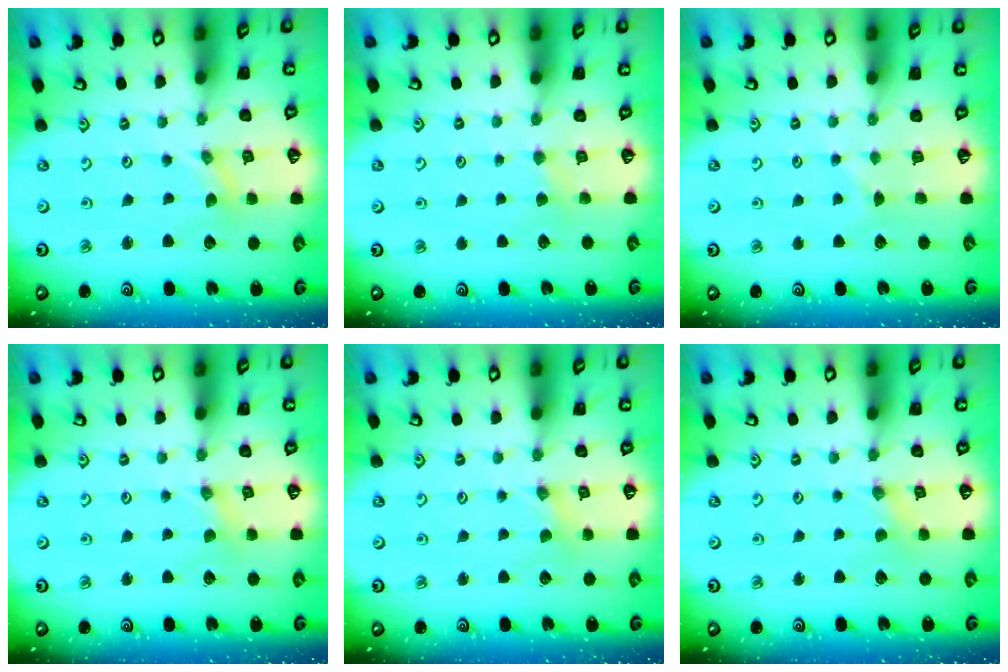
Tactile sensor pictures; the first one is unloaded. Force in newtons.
{"total": 2.2, "press": 2.2, "slide": 0.4}
{"total": 2.9, "press": 2.9, "slide": 0.5}
{"total": 0.7, "press": 0.7, "slide": 0.1}
{"total": 0.7, "press": 0.7, "slide": 0.1}
{"total": 0.7, "press": 0.7, "slide": 0.2}